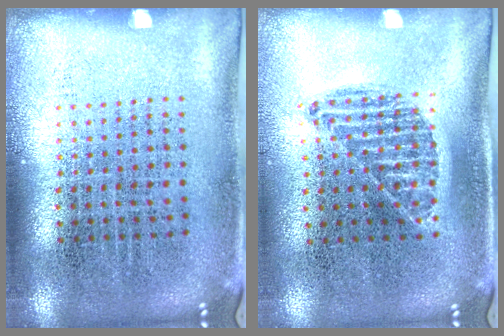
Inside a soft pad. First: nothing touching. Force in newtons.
{"total": 0.9, "press": 0.8, "slide": 0.4}